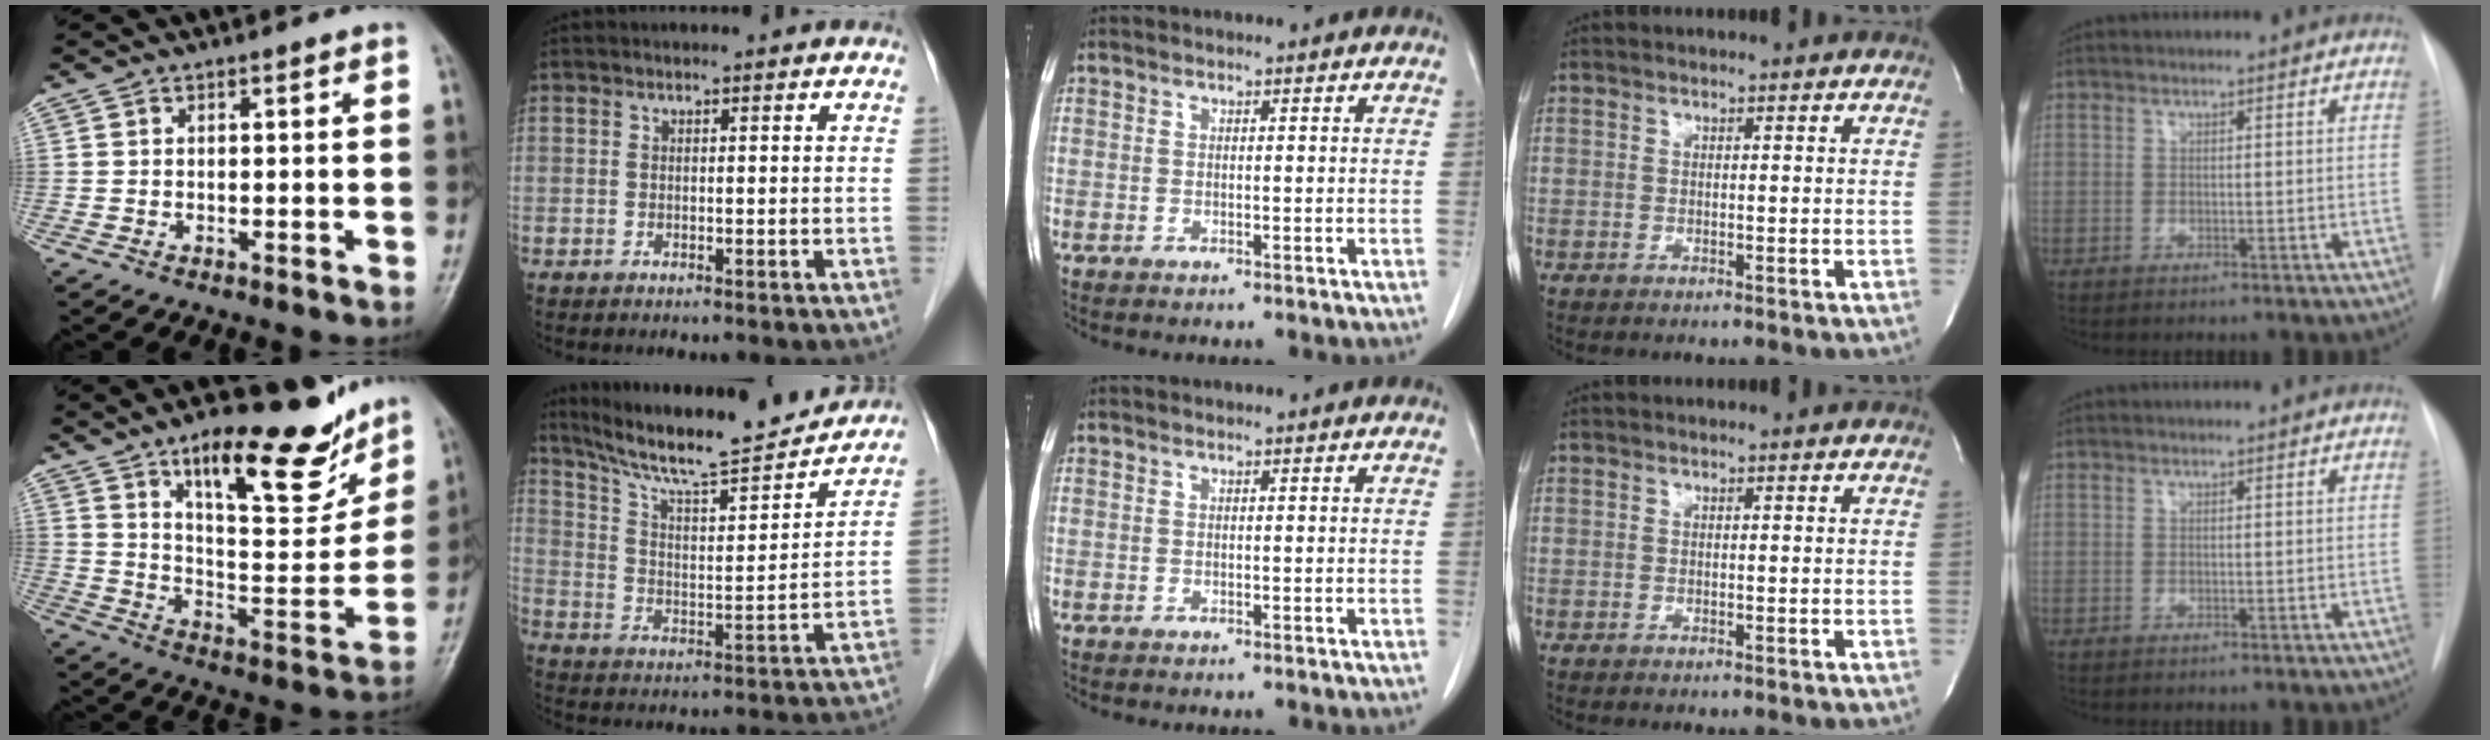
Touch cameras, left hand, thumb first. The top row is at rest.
{"thumb": {"total": 22.0, "force": [14.3, 7.6, 14.9], "torque": [-0.167, -0.073, 0.225]}, "index": {"total": 19.8, "force": [17.8, 1.4, 8.5], "torque": [-0.146, -0.005, 0.276]}}